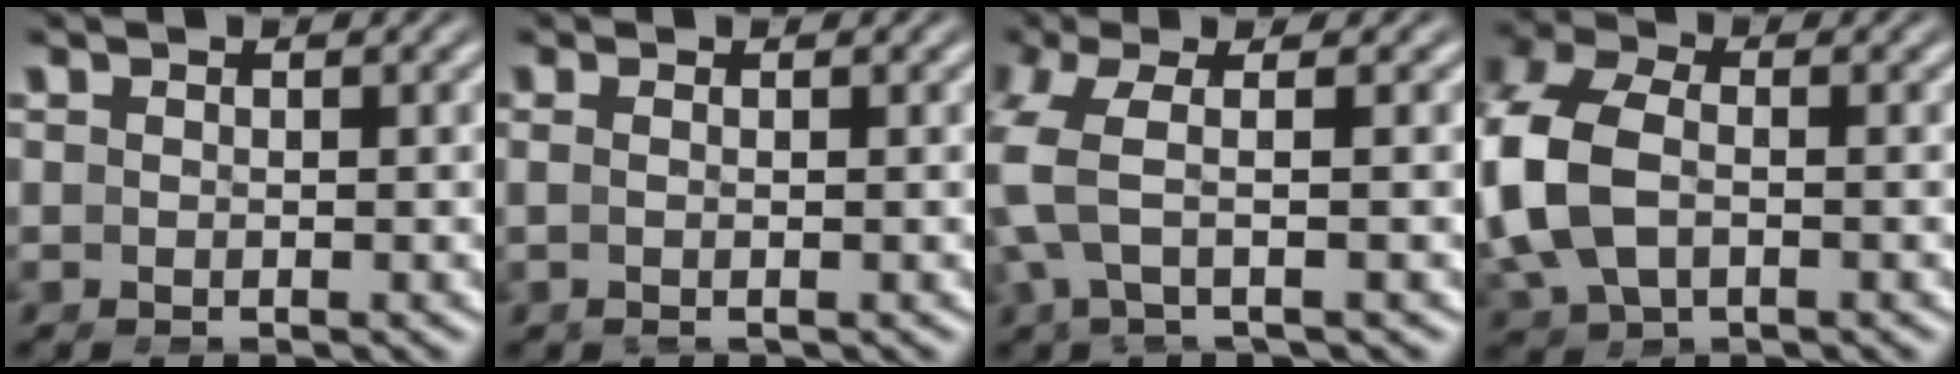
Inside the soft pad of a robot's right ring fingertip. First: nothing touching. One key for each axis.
{"total": 0.6, "fx": 0.2, "fy": -0.3, "fz": 0.5, "tx": -0.014, "ty": 0.008, "tz": 0.003}
{"total": 5.5, "fx": 0.6, "fy": 3.1, "fz": 4.6, "tx": -0.105, "ty": 0.017, "tz": -0.006}
{"total": 7.6, "fx": -0.6, "fy": 6.1, "fz": 4.5, "tx": -0.151, "ty": -0.018, "tz": -0.005}